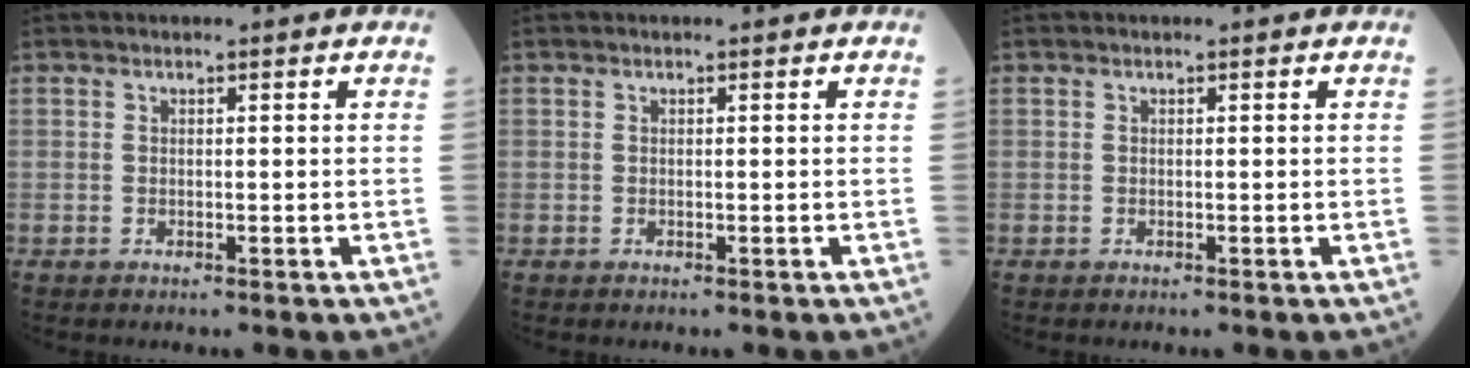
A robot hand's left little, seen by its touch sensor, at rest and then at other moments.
{"total": 0.0}
{"total": 0.0}